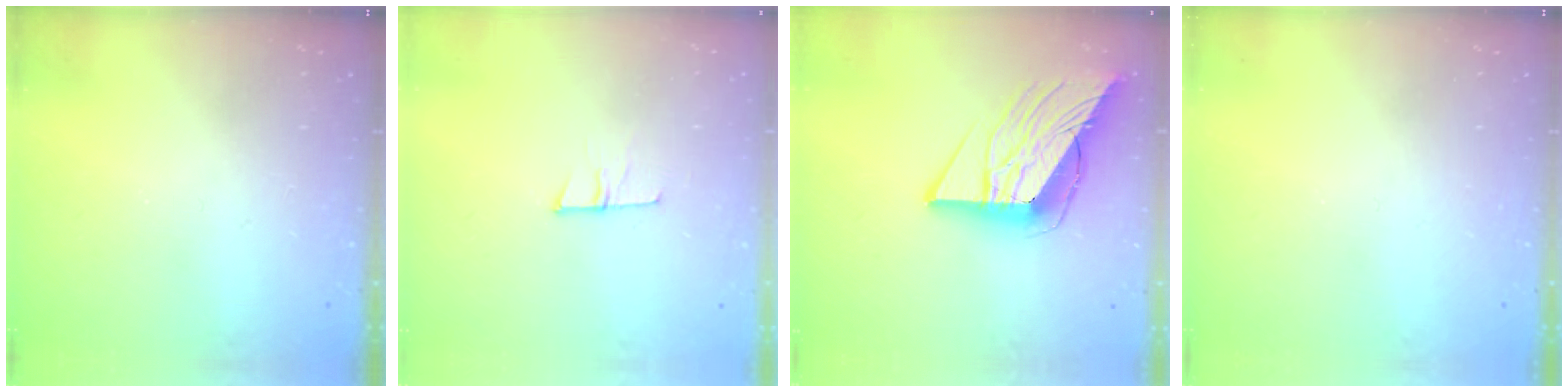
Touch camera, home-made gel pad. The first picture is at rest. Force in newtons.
{"total": 6.0, "press": 5.9, "slide": 1.0}
{"total": 14.7, "press": 14.6, "slide": 1.7}
{"total": 0.0}